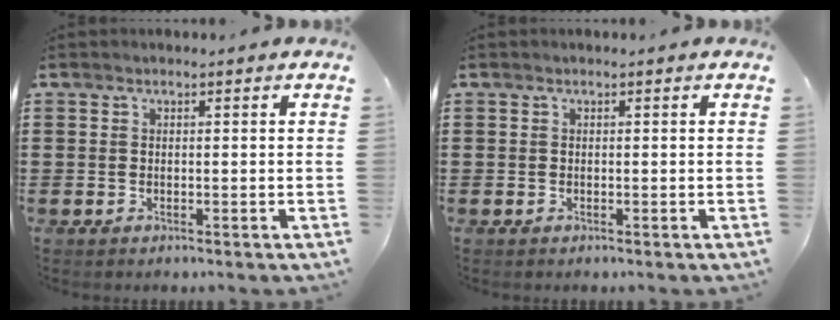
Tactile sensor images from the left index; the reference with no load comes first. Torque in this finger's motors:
{"motor_torque": [0.00, 0.00, 0.00, -0.01]}